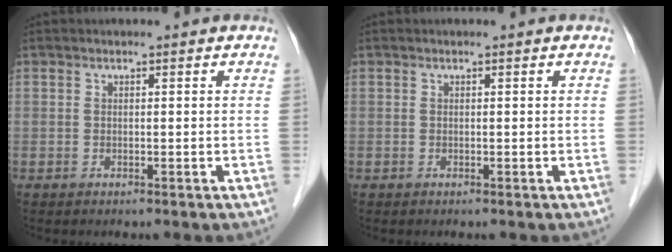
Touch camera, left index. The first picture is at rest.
{"total": 0.0}